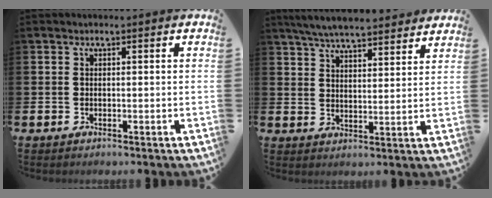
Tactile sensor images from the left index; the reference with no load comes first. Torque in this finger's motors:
{"motor_torque": [0.57, -0.92, 1.04, 0.21]}